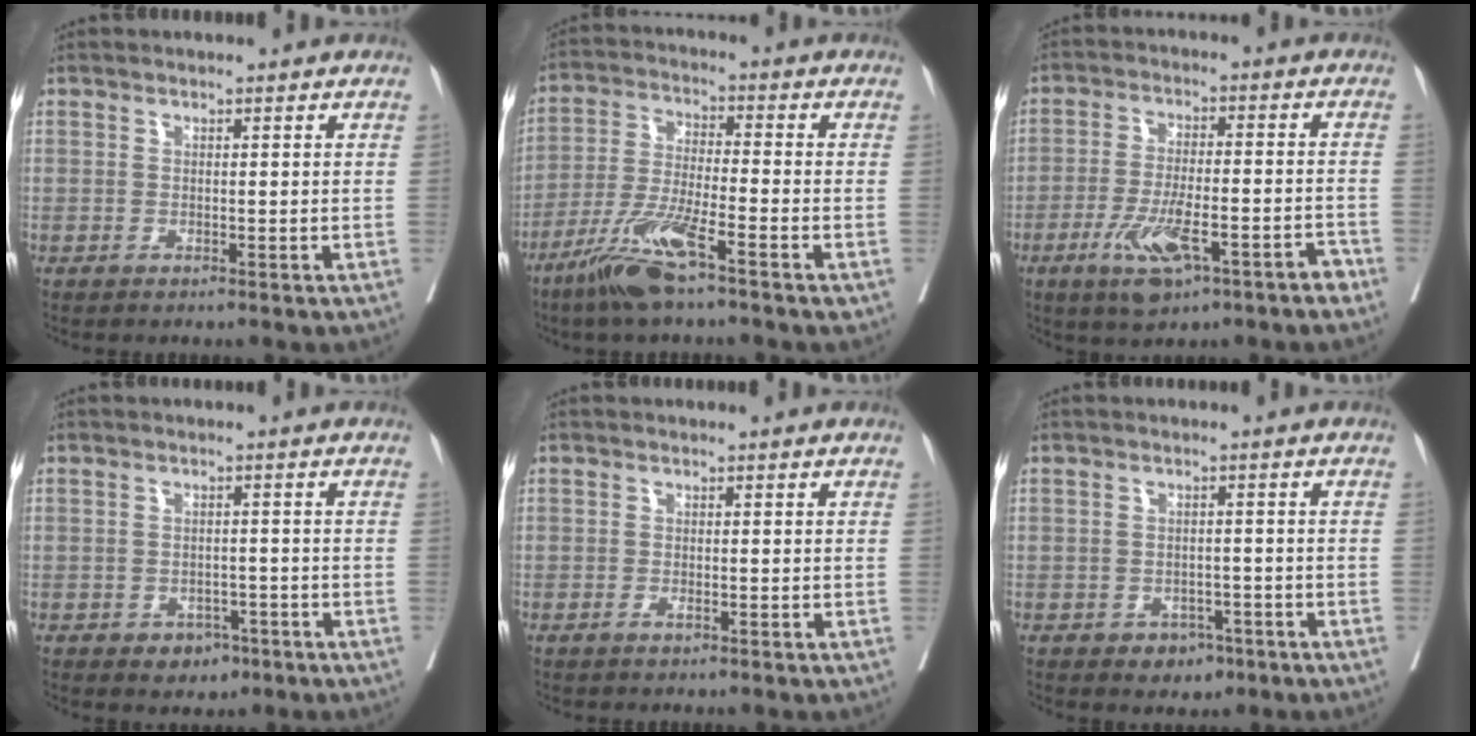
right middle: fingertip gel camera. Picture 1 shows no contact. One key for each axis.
{"total": 9.9, "fx": -6.2, "fy": 0.6, "fz": 7.7, "tx": -0.160, "ty": -0.022, "tz": -0.122}
{"total": 10.1, "fx": -5.6, "fy": 2.6, "fz": 8.0, "tx": -0.137, "ty": -0.005, "tz": -0.085}
{"total": 3.3, "fx": -1.9, "fy": 2.3, "fz": 1.4, "tx": -0.012, "ty": 0.006, "tz": -0.018}
{"total": 0.7, "fx": -0.4, "fy": 0.1, "fz": 0.6, "tx": -0.010, "ty": 0.000, "tz": -0.007}
{"total": 3.4, "fx": -2.0, "fy": 2.4, "fz": 1.3, "tx": -0.010, "ty": 0.007, "tz": -0.019}